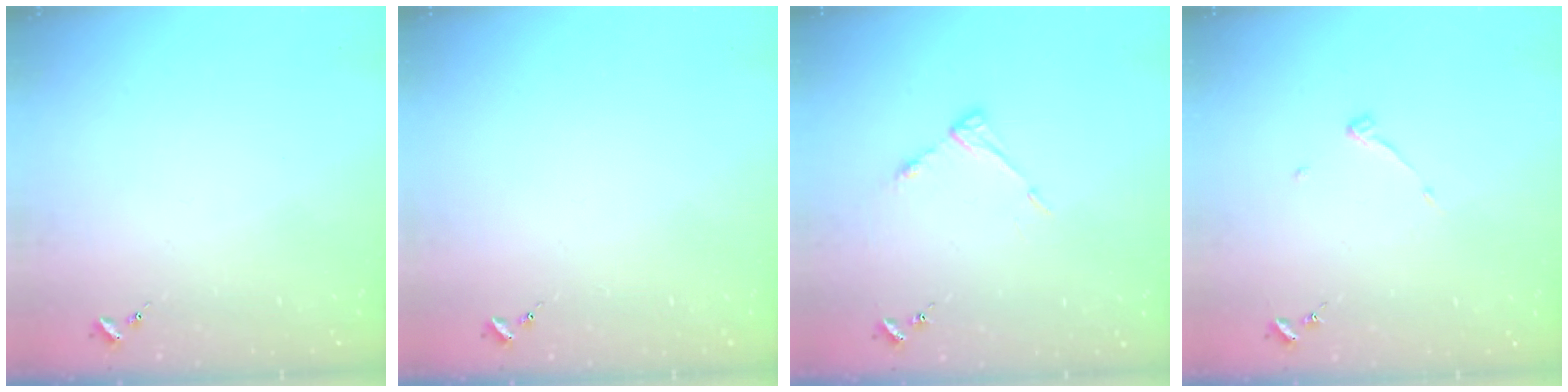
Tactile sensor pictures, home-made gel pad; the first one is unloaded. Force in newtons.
{"total": 0.0}
{"total": 6.4, "press": 6.4, "slide": 0.4}
{"total": 3.6, "press": 3.6, "slide": 0.4}